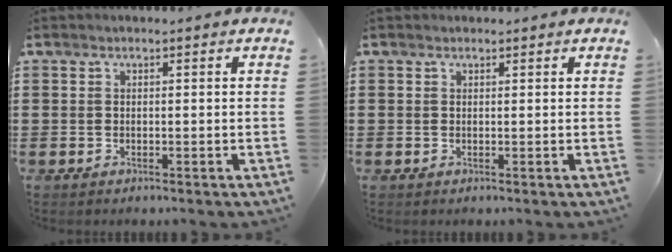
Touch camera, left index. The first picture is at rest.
{"total": 0.5, "force": [0.4, 0.3, 0.0], "torque": [-0.001, 0.002, 0.008]}